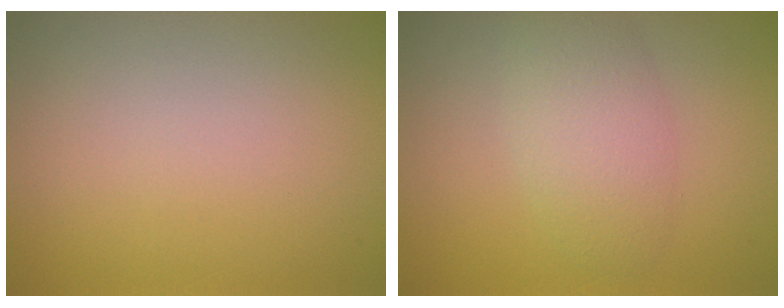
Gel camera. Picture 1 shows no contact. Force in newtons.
{"total": 3.9, "press": 3.9, "slide": 0.1}